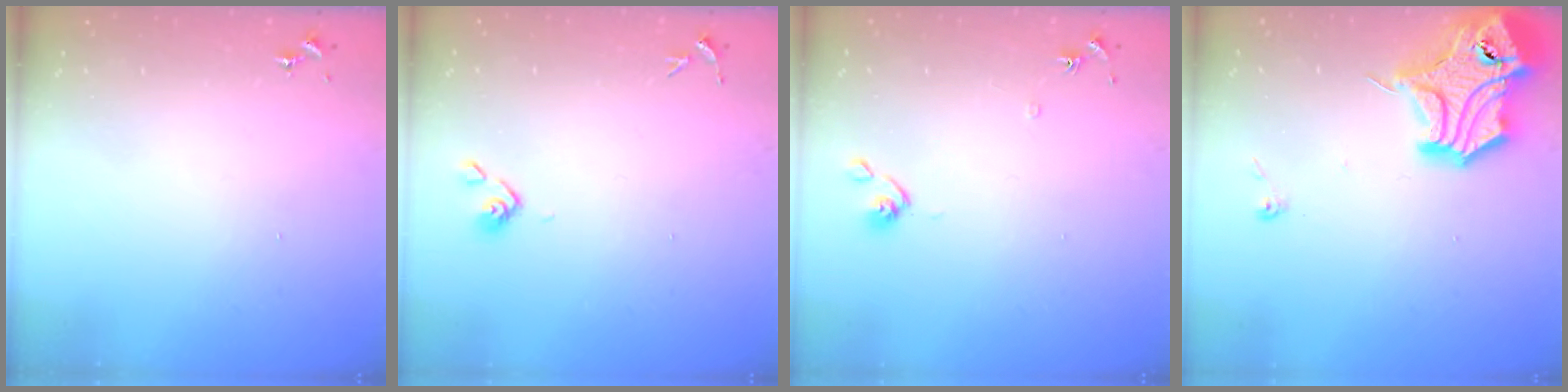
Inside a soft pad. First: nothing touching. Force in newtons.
{"total": 3.6, "press": 3.6, "slide": 0.8}
{"total": 7.1, "press": 7.0, "slide": 0.6}
{"total": 17.4, "press": 17.3, "slide": 2.1}